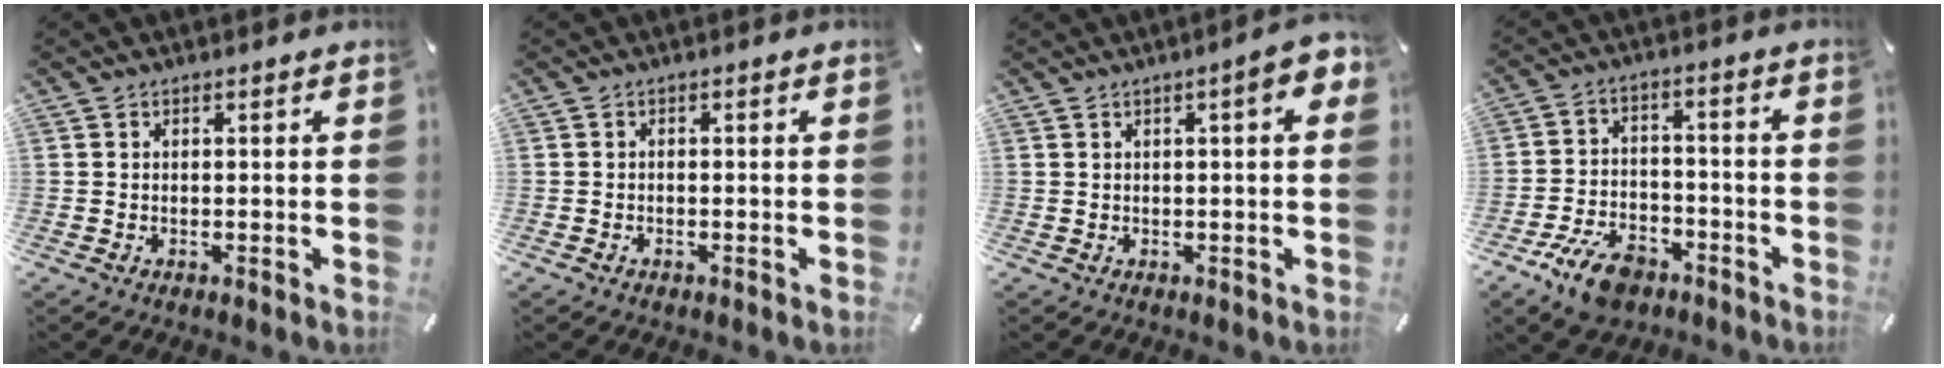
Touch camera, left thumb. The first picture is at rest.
{"total": 0.7, "force": [-0.4, 0.4, 0.3], "torque": [-0.008, 0.001, -0.010]}
{"total": 5.6, "force": [1.7, 1.2, 5.1], "torque": [-0.073, -0.004, 0.024]}
{"total": 10.1, "force": [-6.1, 6.0, 5.3], "torque": [-0.101, 0.038, -0.108]}